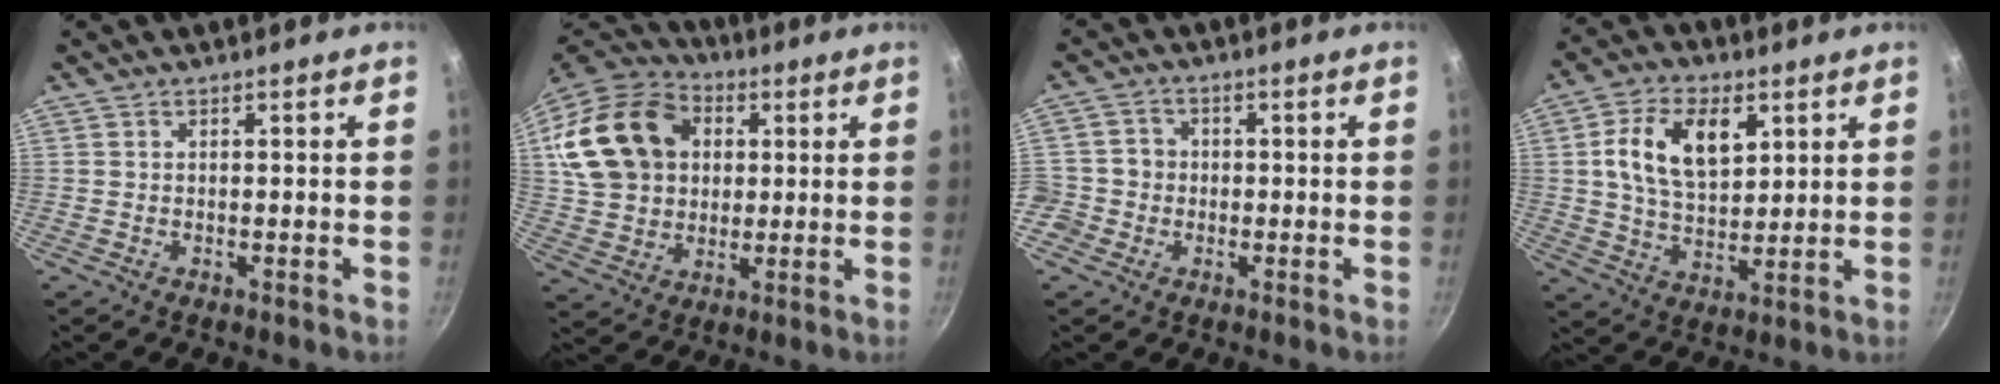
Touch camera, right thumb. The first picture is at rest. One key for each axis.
{"total": 22.1, "fx": 5.2, "fy": 17.0, "fz": 13.1, "tx": -0.233, "ty": 0.023, "tz": 0.097}
{"total": 5.0, "fx": -1.3, "fy": 4.7, "fz": 1.0, "tx": 0.017, "ty": 0.016, "tz": -0.033}
{"total": 13.5, "fx": 4.1, "fy": 8.4, "fz": 9.7, "tx": -0.149, "ty": -0.008, "tz": 0.070}